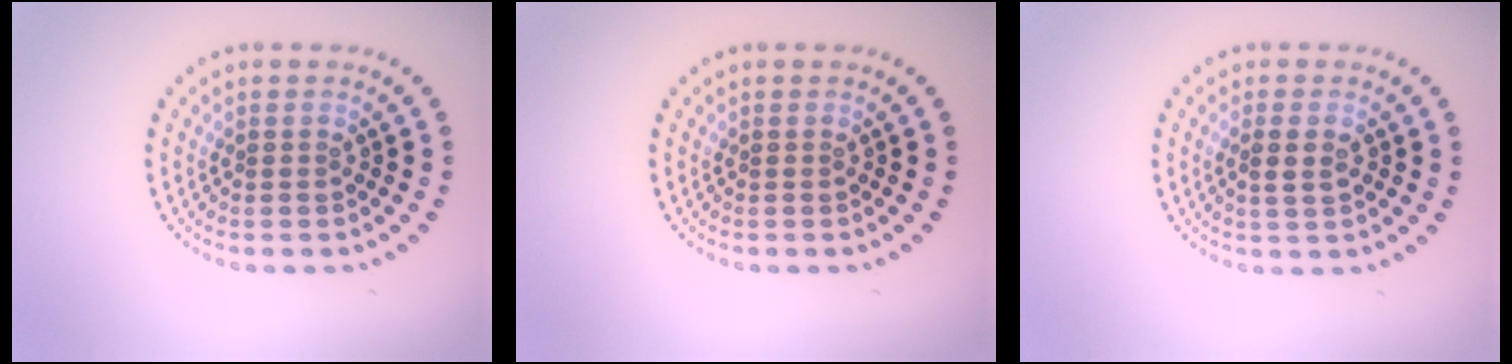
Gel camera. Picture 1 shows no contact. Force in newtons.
{"total": 0.0}
{"total": 1.7, "press": 1.6, "slide": 0.2}